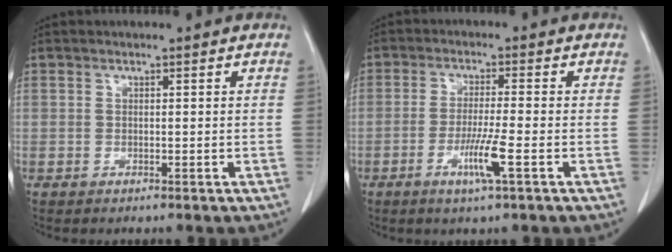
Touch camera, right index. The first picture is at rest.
{"total": 5.4, "force": [-2.1, -0.5, 4.9], "torque": [-0.089, -0.010, -0.040]}